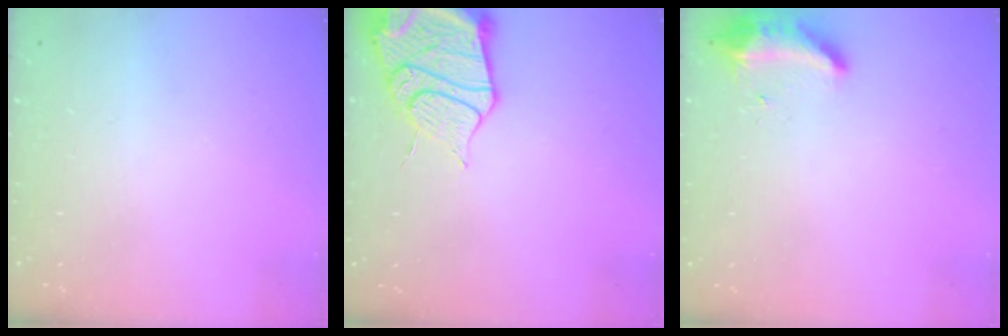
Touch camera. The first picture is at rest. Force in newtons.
{"total": 17.2, "press": 17.1, "slide": 1.7}
{"total": 9.1, "press": 8.8, "slide": 2.4}